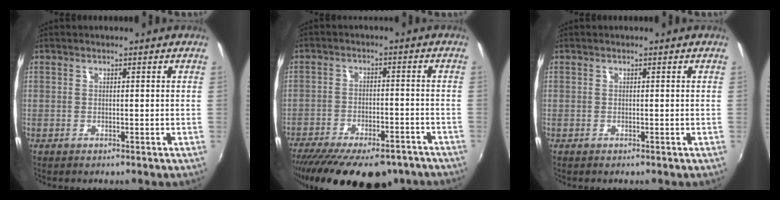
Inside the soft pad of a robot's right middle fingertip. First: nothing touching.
{"total": 22.3, "force": [-17.3, 8.3, 11.3], "torque": [-0.220, -0.032, -0.236]}
{"total": 0.0}